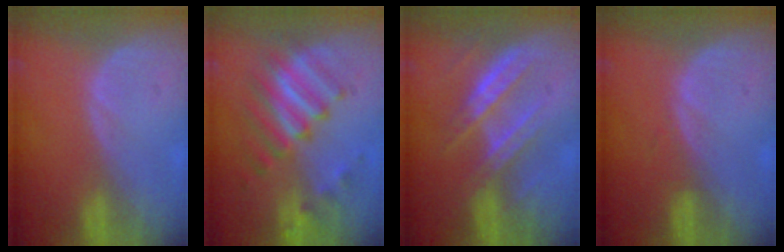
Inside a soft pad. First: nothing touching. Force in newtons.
{"total": 8.5, "press": 8.2, "slide": 2.0}
{"total": 7.2, "press": 6.8, "slide": 2.2}
{"total": 0.6, "press": 0.6, "slide": 0.2}